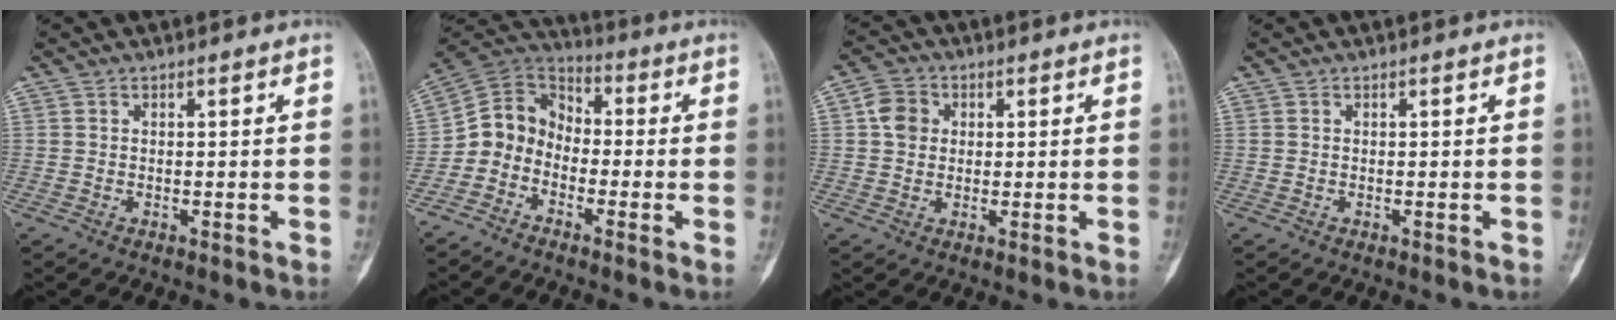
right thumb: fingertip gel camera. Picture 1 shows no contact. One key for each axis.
{"total": 9.2, "fx": -3.4, "fy": 7.6, "fz": 3.9, "tx": -0.056, "ty": 0.065, "tz": -0.086}
{"total": 5.0, "fx": 1.0, "fy": 4.3, "fz": 2.4, "tx": -0.027, "ty": 0.004, "tz": 0.012}
{"total": 0.0}